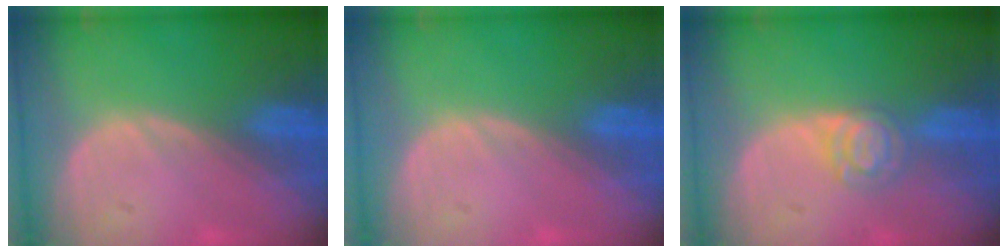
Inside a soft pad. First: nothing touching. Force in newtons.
{"total": 0.0}
{"total": 3.8, "press": 3.8, "slide": 0.2}